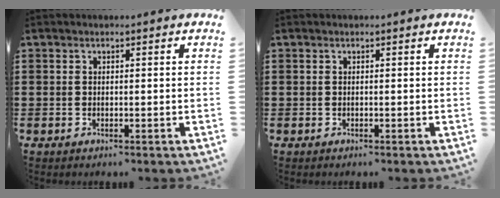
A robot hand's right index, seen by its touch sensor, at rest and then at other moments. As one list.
[{"total": 0.0}]